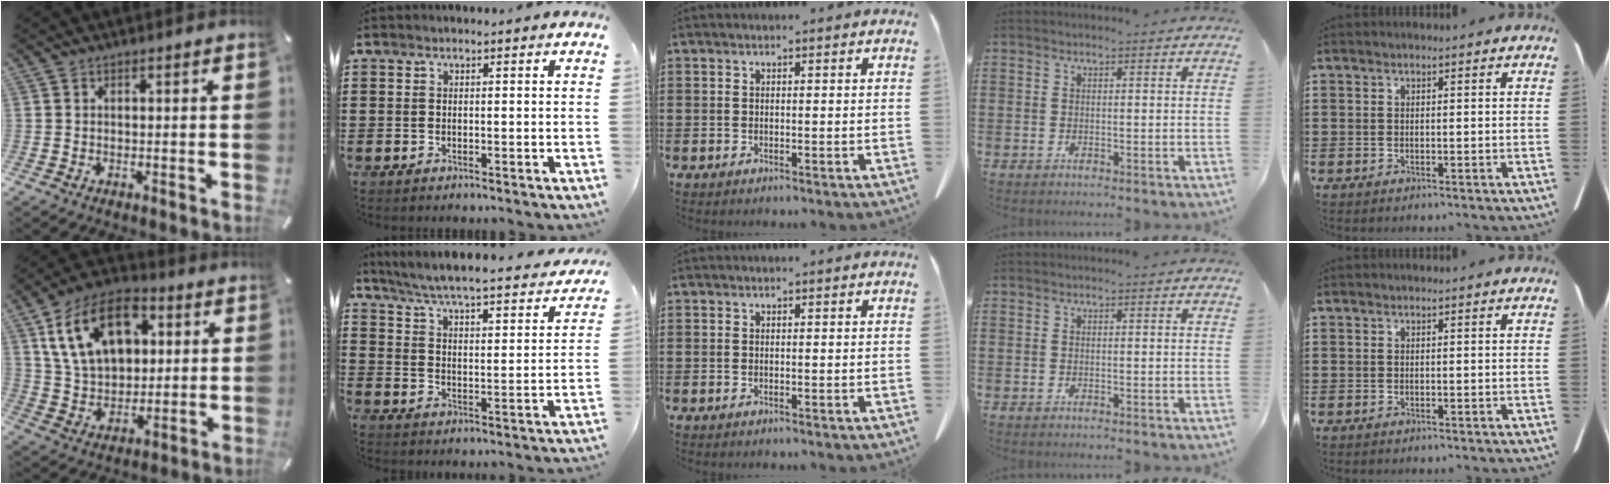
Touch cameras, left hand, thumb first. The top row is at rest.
{"thumb": {"total": 17.3, "force": [6.4, 12.1, 10.6], "torque": [-0.201, -0.006, 0.118]}, "index": {"total": 5.2, "force": [4.9, -0.3, 1.7], "torque": [-0.057, -0.041, 0.078]}}